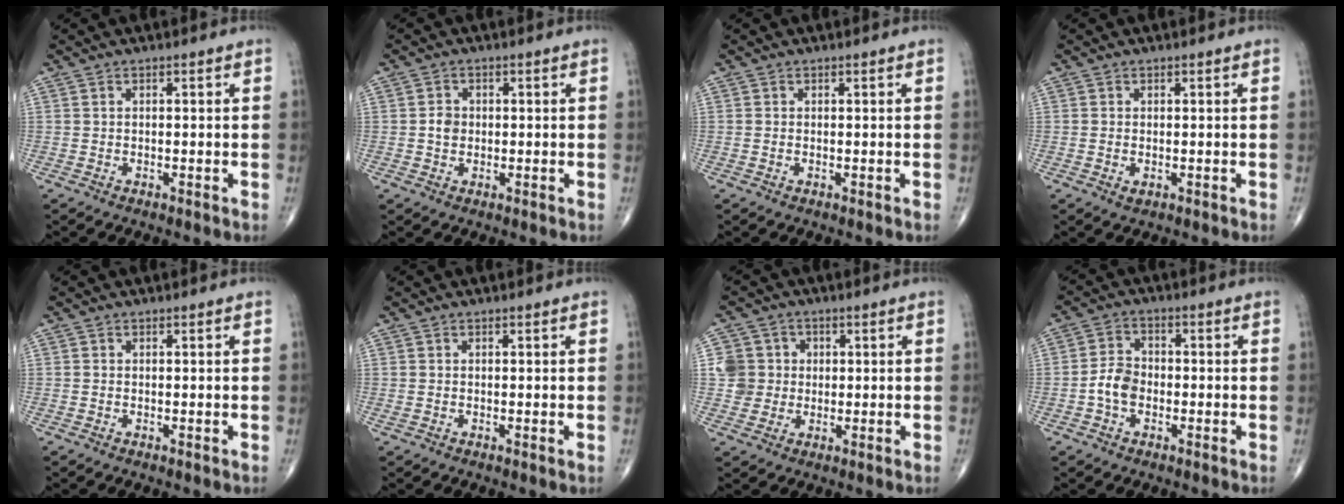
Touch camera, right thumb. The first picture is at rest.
{"total": 2.4, "force": [0.0, 2.0, 1.2], "torque": [-0.012, 0.004, -0.002]}
{"total": 0.0}
{"total": 1.1, "force": [-0.2, 0.7, 0.8], "torque": [-0.011, -0.001, -0.002]}
{"total": 0.0}
{"total": 0.5, "force": [0.1, 0.2, 0.5], "torque": [-0.011, 0.003, 0.005]}
{"total": 6.0, "force": [0.5, 5.9, 0.7], "torque": [0.022, 0.008, 0.006]}
{"total": 5.0, "force": [-1.5, 3.5, 3.1], "torque": [-0.052, 0.017, -0.035]}